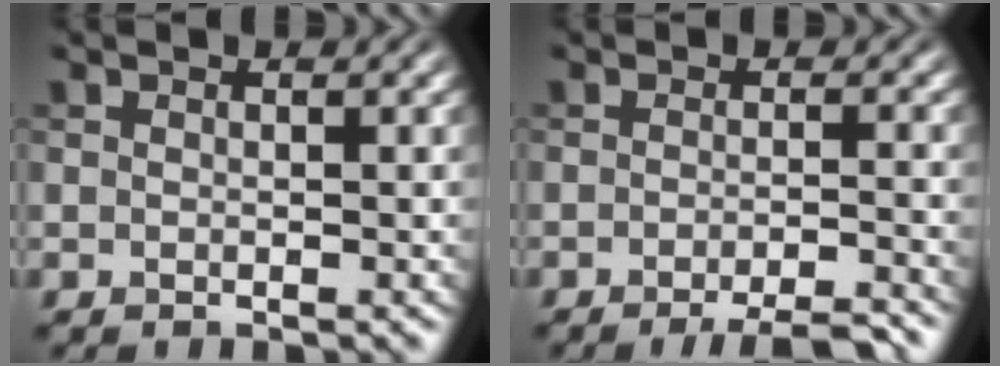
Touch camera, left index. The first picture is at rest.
{"total": 5.1, "force": [-3.7, 0.7, 3.4], "torque": [-0.046, -0.004, -0.057]}